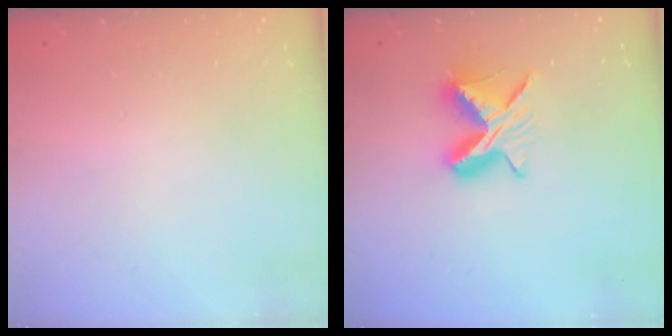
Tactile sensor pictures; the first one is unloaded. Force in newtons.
{"total": 9.3, "press": 9.3, "slide": 0.3}